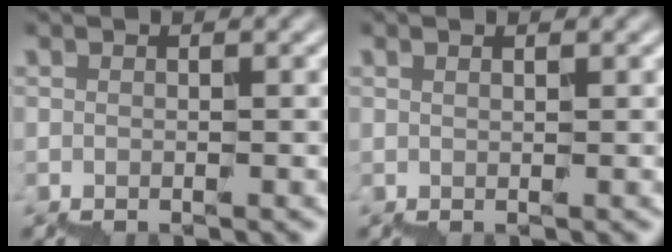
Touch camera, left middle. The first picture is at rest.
{"total": 1.0, "force": [0.9, 0.1, 0.4], "torque": [0.009, 0.005, 0.019]}